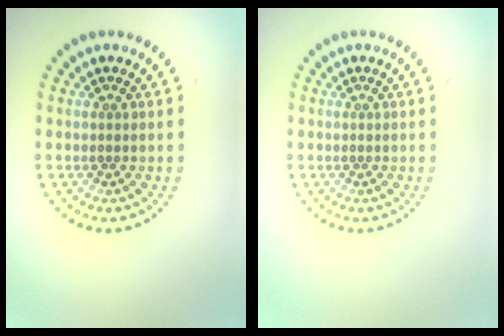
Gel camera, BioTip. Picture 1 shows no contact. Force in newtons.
{"total": 0.0}